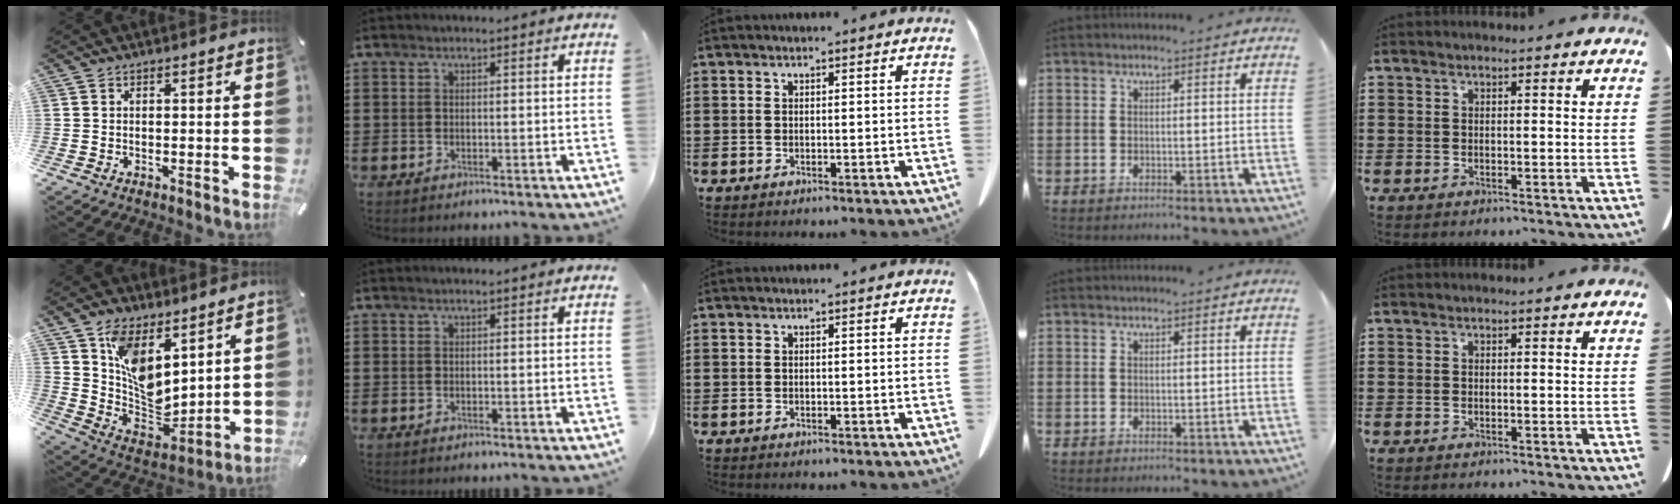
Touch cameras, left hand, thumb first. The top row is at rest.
{"thumb": {"total": 11.9, "force": [5.4, 7.8, 7.2], "torque": [-0.135, -0.046, 0.112]}}